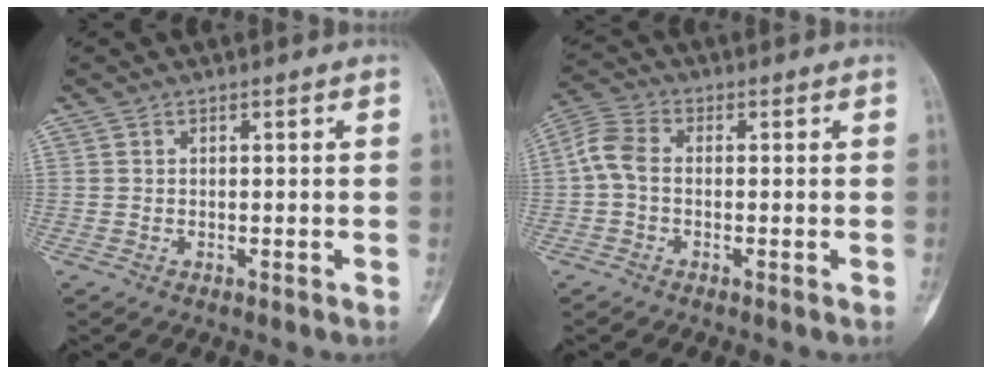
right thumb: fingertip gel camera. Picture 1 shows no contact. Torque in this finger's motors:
{"motor_torque": [0.64, 0.72, 0.46, -0.59, 0.13]}